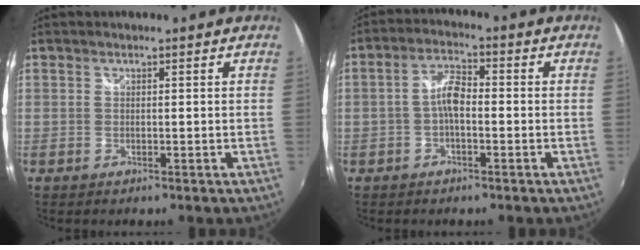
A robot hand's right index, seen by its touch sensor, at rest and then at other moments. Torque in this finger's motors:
{"motor_torque": [0.74, -0.26, 0.46, 0.10]}